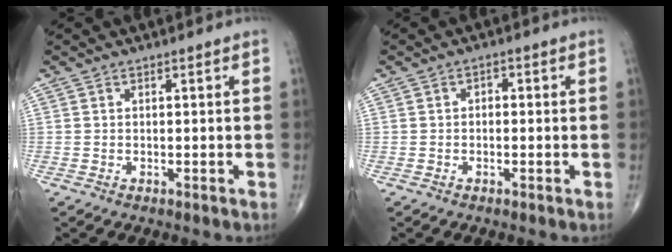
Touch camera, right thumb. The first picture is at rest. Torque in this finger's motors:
{"motor_torque": [-0.39, 0.12, -0.10, -0.14, 0.03]}